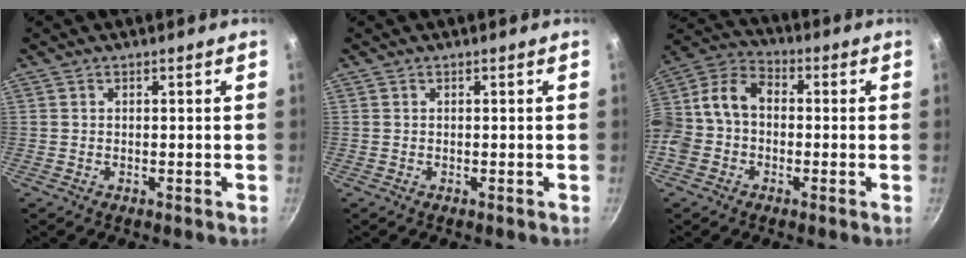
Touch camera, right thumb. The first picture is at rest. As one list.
[{"total": 0.0}, {"total": 12.6, "force": [-1.6, 9.8, 7.8], "torque": [-0.134, 0.046, -0.052]}]